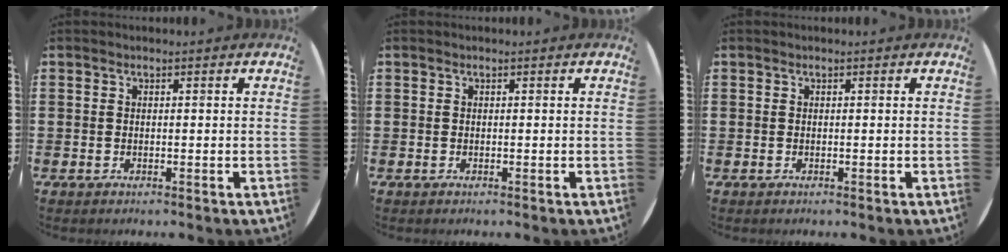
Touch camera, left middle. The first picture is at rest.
{"total": 0.0}
{"total": 0.0}